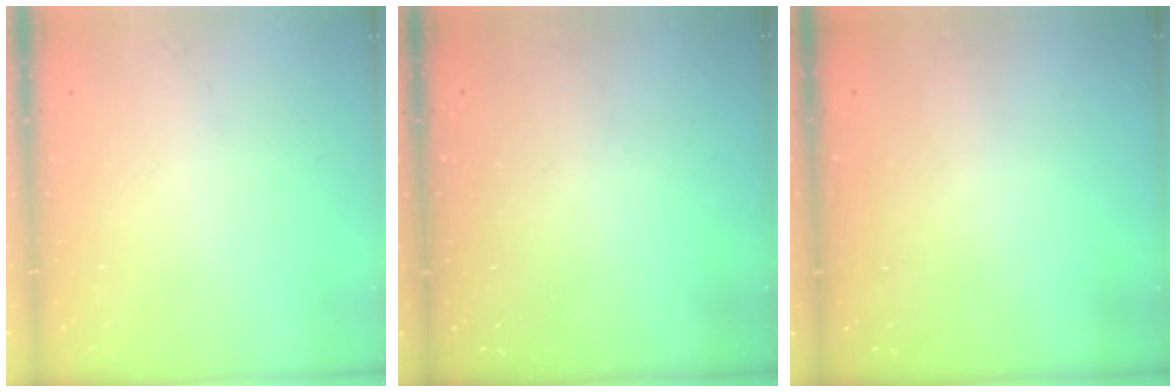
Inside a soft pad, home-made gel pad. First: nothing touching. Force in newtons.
{"total": 3.0, "press": 3.0, "slide": 0.2}
{"total": 2.9, "press": 2.9, "slide": 0.3}